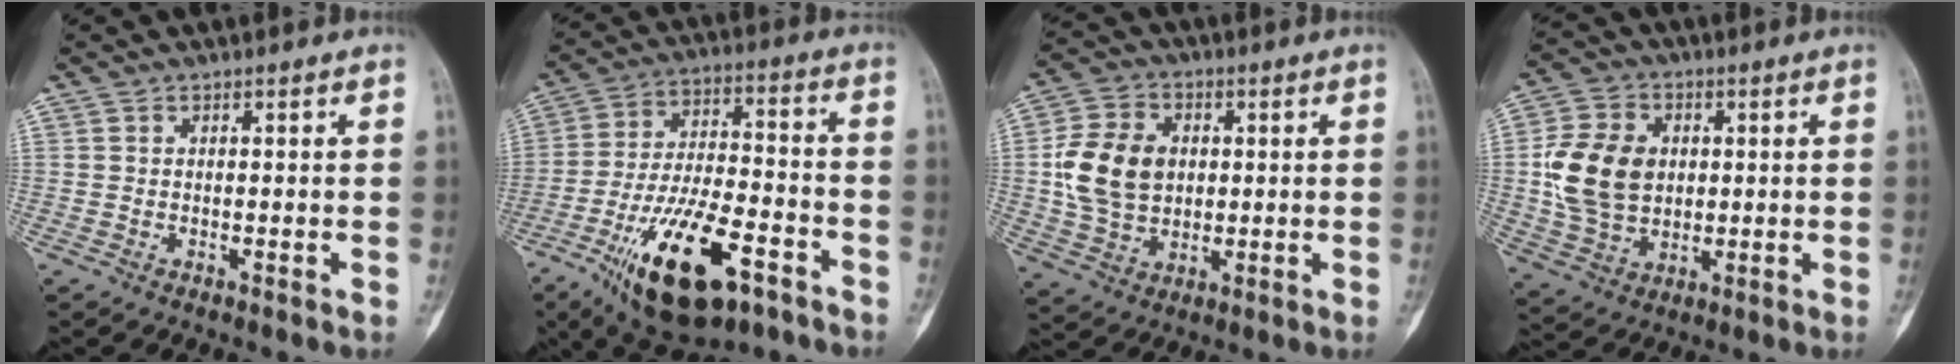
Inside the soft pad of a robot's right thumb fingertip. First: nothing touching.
{"total": 20.5, "force": [-10.3, 8.3, 15.6], "torque": [-0.284, 0.050, -0.168]}
{"total": 12.9, "force": [1.2, 9.6, 8.5], "torque": [-0.145, 0.005, 0.023]}
{"total": 13.5, "force": [1.2, 10.1, 8.8], "torque": [-0.149, 0.002, 0.026]}